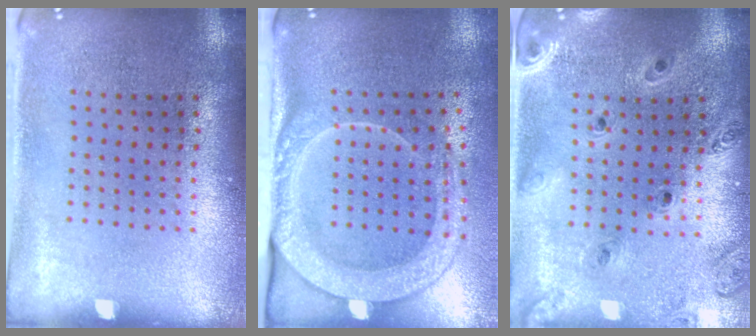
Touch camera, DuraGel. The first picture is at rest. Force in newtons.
{"total": 2.5, "press": 2.0, "slide": 1.6}
{"total": 1.3, "press": 1.3, "slide": 0.1}